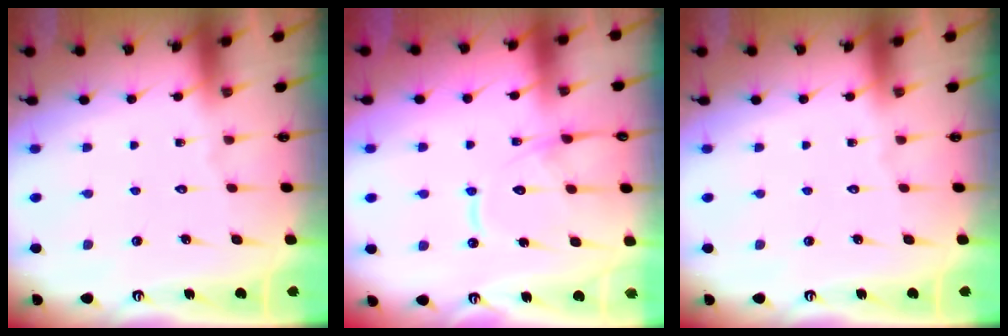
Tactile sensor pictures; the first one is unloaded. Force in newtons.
{"total": 13.9, "press": 13.8, "slide": 1.3}
{"total": 0.0}